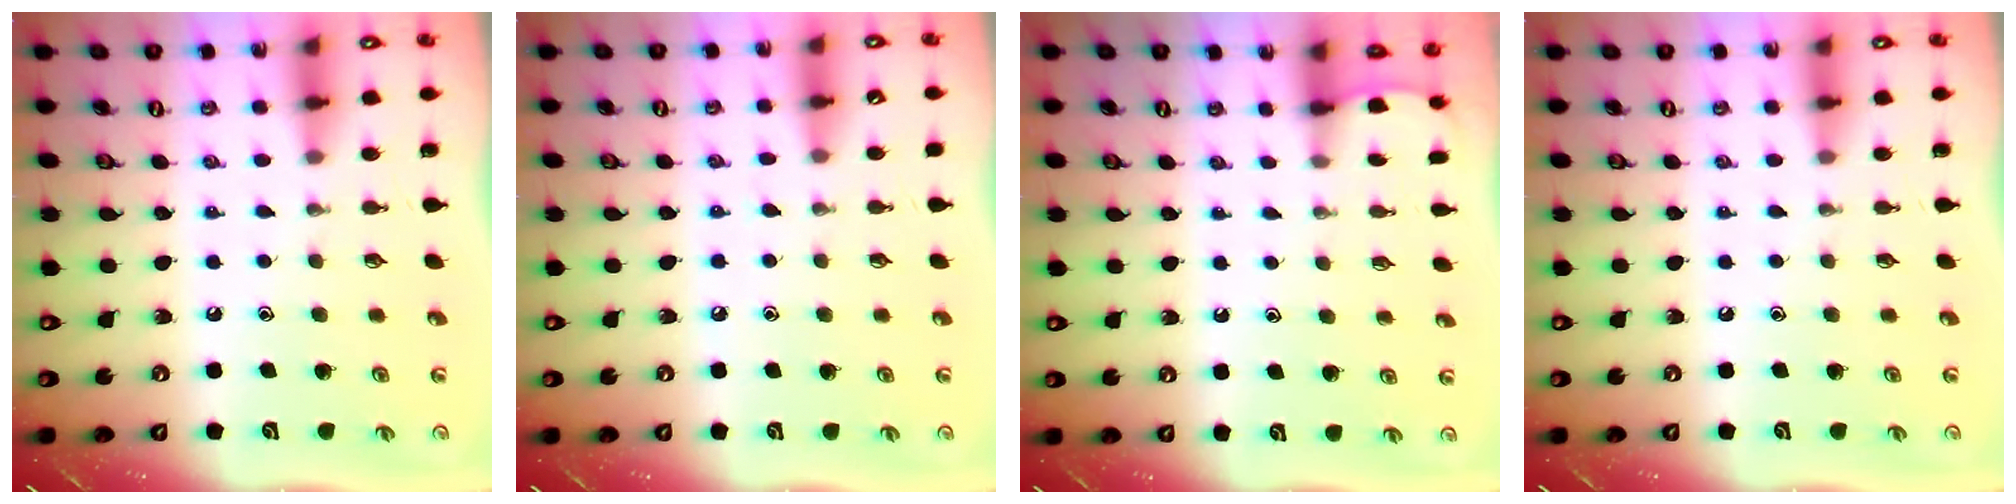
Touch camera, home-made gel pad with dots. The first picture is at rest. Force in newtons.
{"total": 3.6, "press": 3.5, "slide": 0.6}
{"total": 0.9, "press": 0.9, "slide": 0.1}
{"total": 0.0}